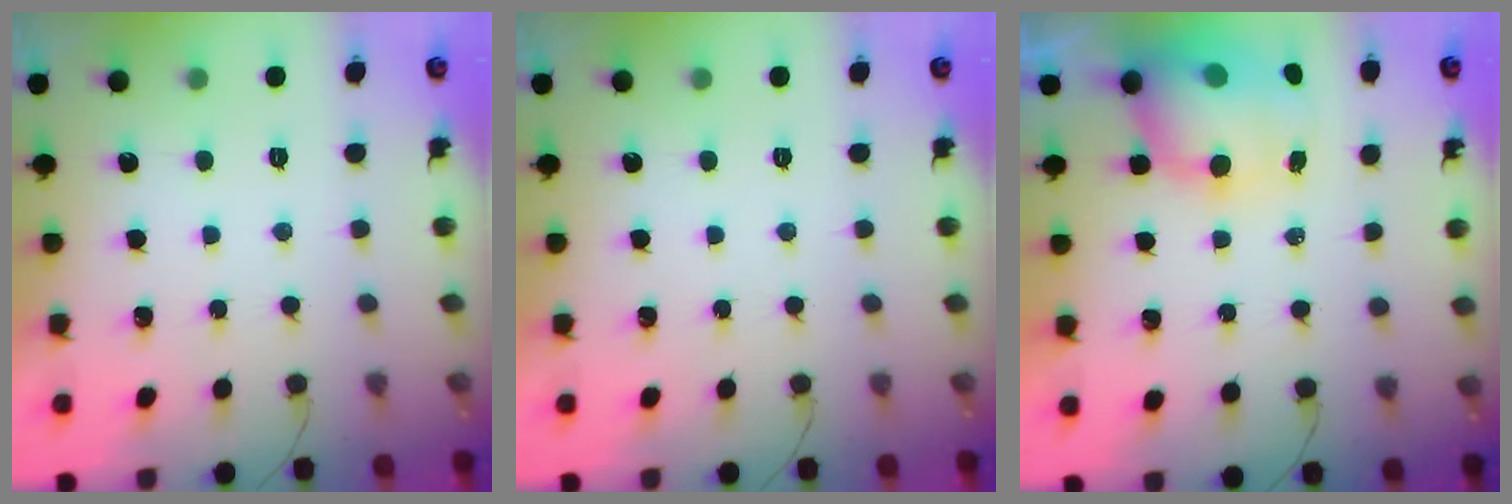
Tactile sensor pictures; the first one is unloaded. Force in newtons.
{"total": 0.0}
{"total": 10.0, "press": 9.7, "slide": 2.7}